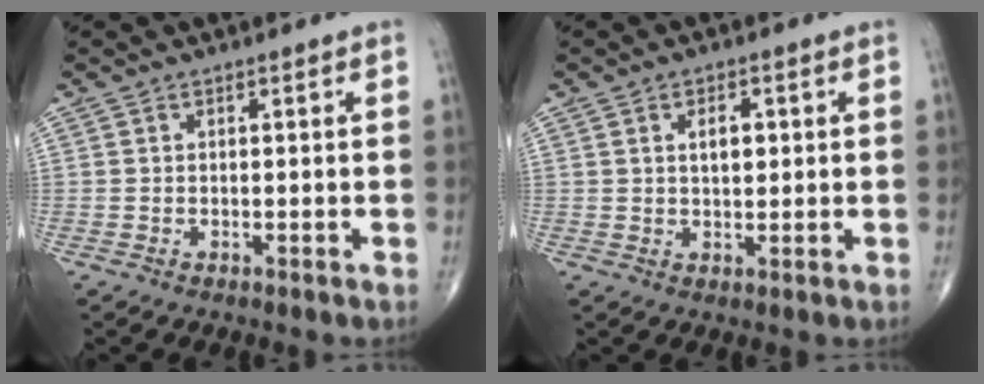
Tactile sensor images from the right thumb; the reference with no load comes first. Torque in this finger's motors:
{"motor_torque": [0.04, 0.93, 0.28, -0.26, -0.02]}